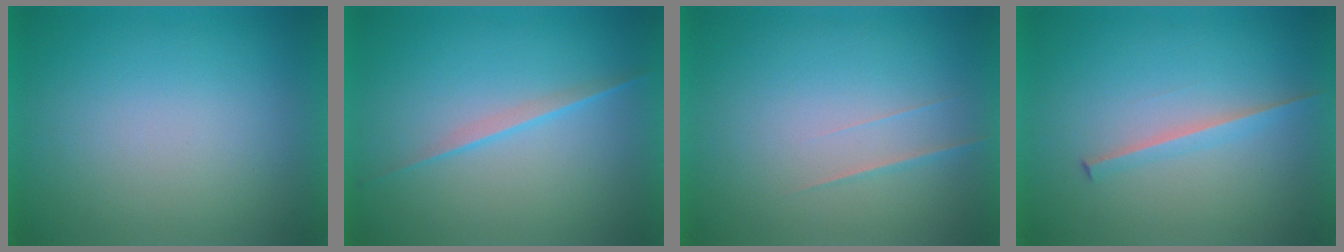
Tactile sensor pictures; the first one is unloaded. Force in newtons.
{"total": 2.1}
{"total": 1.7}
{"total": 1.6}